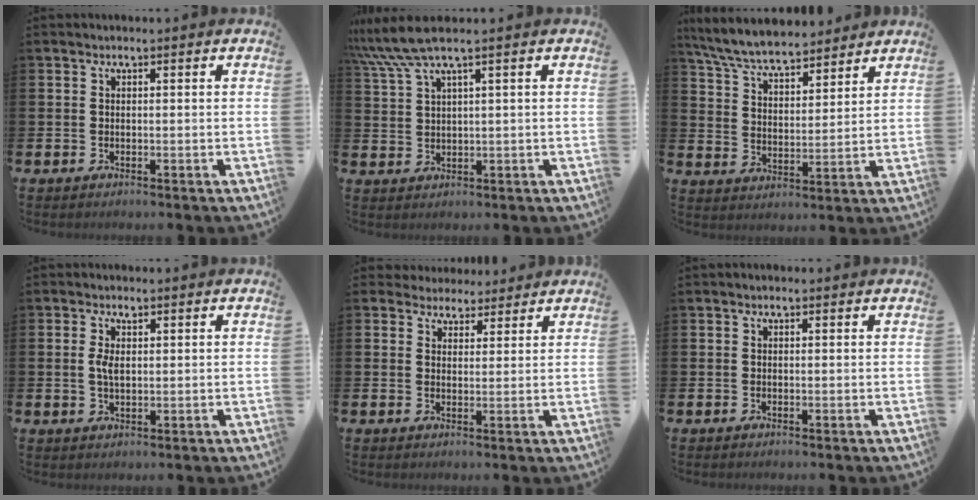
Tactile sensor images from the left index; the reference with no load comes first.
{"total": 5.6, "force": [4.1, 0.4, 3.8], "torque": [-0.089, -0.002, 0.073]}
{"total": 7.3, "force": [6.8, 1.2, 2.1], "torque": [-0.071, -0.037, 0.123]}
{"total": 2.5, "force": [0.9, 1.2, 2.0], "torque": [-0.034, 0.002, 0.012]}
{"total": 3.5, "force": [3.1, 1.5, -0.3], "torque": [-0.007, -0.014, 0.055]}
{"total": 0.0}